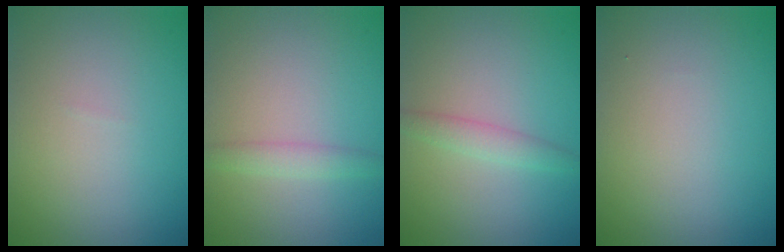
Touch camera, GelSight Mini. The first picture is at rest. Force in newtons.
{"total": 1.6, "press": 1.6, "slide": 0.1}
{"total": 1.7, "press": 1.7, "slide": 0.0}
{"total": 0.0}